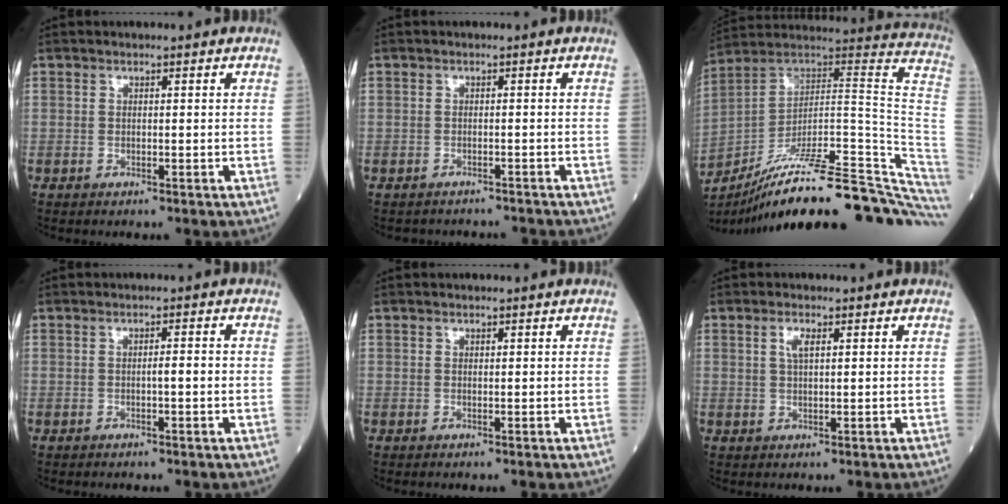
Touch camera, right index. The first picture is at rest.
{"total": 3.9, "force": [-3.5, 1.6, -0.2], "torque": [-0.001, 0.005, -0.049]}
{"total": 32.0, "force": [-24.3, 3.9, 20.4], "torque": [-0.191, 0.021, -0.349]}
{"total": 1.6, "force": [-0.2, 0.1, 1.6], "torque": [-0.027, 0.001, -0.003]}
{"total": 0.0}
{"total": 2.2, "force": [1.0, 0.6, 1.9], "torque": [-0.041, 0.002, 0.020]}